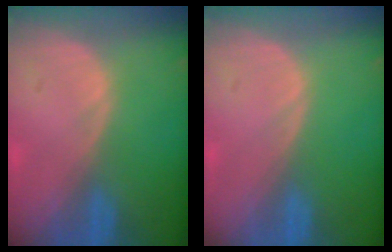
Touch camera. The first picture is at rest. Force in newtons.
{"total": 0.0}